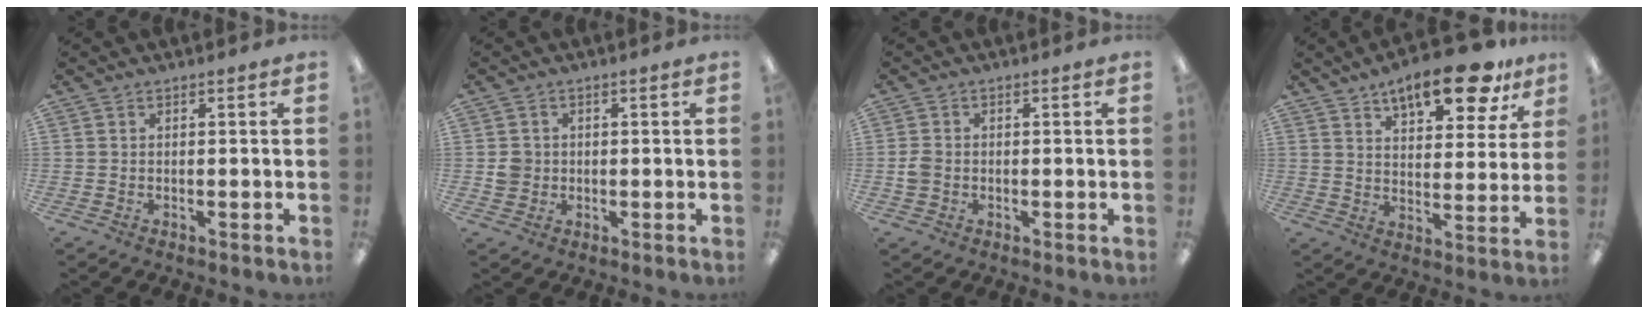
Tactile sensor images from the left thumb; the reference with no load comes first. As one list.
[{"total": 3.2, "force": [-0.1, 3.1, 0.7], "torque": [-0.008, 0.001, -0.005]}, {"total": 2.5, "force": [-0.5, 2.1, 1.3], "torque": [-0.022, 0.003, -0.010]}, {"total": 14.9, "force": [10.2, 5.6, 9.4], "torque": [-0.126, -0.051, 0.167]}]